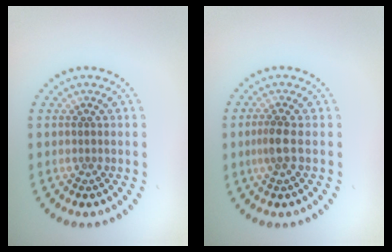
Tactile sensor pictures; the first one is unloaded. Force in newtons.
{"total": 1.8, "press": 1.5, "slide": 0.9}